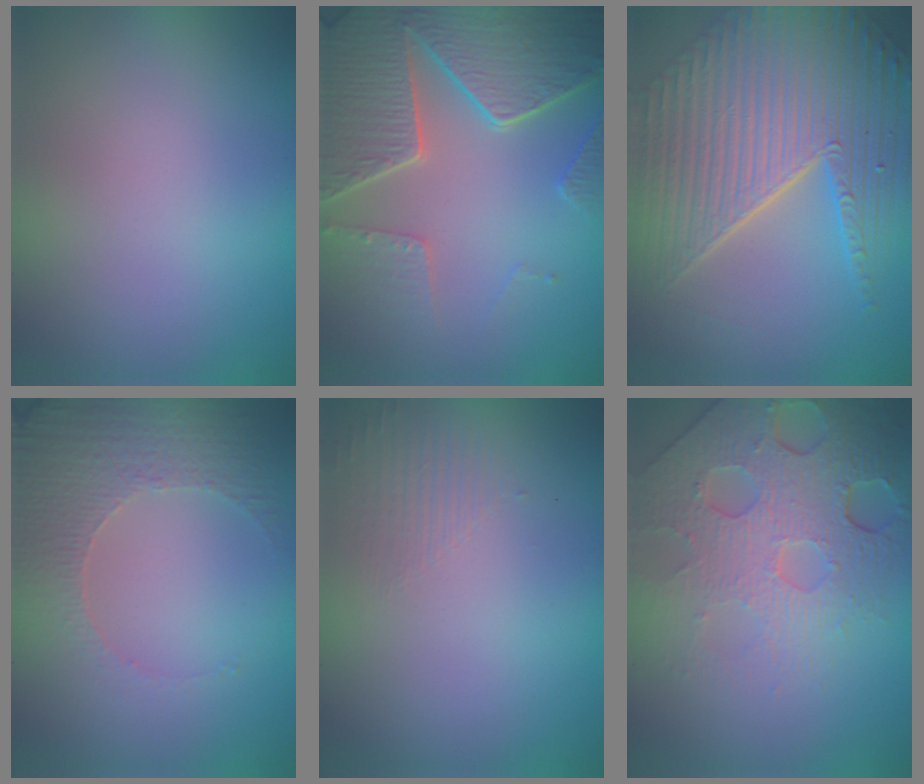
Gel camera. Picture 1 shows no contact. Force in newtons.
{"total": 8.1, "press": 6.1, "slide": 5.3}
{"total": 10.1, "press": 7.3, "slide": 6.9}
{"total": 4.8, "press": 3.5, "slide": 3.4}
{"total": 1.3, "press": 0.1, "slide": 1.3}
{"total": 7.9, "press": 5.3, "slide": 5.9}